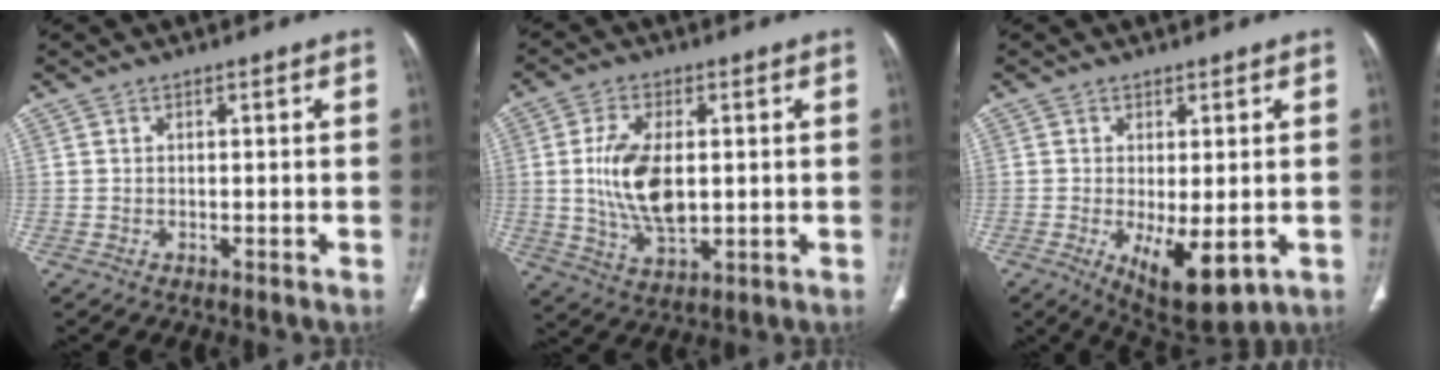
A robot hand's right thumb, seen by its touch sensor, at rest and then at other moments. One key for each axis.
{"total": 11.8, "fx": 0.6, "fy": 6.1, "fz": 10.1, "tx": -0.194, "ty": -0.009, "tz": 0.020}
{"total": 10.2, "fx": -2.5, "fy": 4.2, "fz": 8.9, "tx": -0.134, "ty": -0.023, "tz": -0.024}